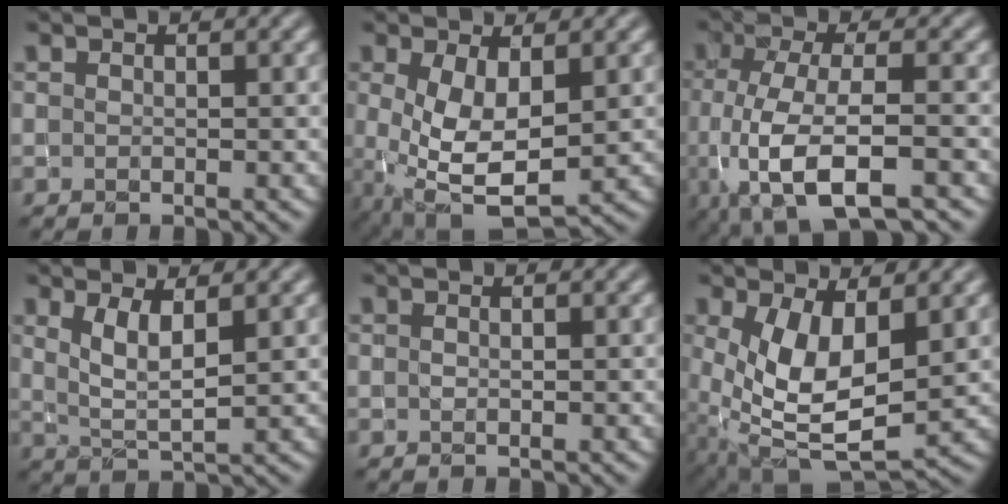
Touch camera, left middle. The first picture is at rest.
{"total": 6.4, "force": [-0.3, 2.9, 5.7], "torque": [-0.127, -0.008, 0.002]}
{"total": 8.7, "force": [-3.2, 3.0, 7.5], "torque": [-0.148, -0.011, -0.057]}
{"total": 3.2, "force": [1.5, 1.0, 2.6], "torque": [-0.055, -0.003, 0.034]}
{"total": 0.0}
{"total": 8.3, "force": [0.7, 4.2, 7.1], "torque": [-0.156, -0.011, 0.020]}